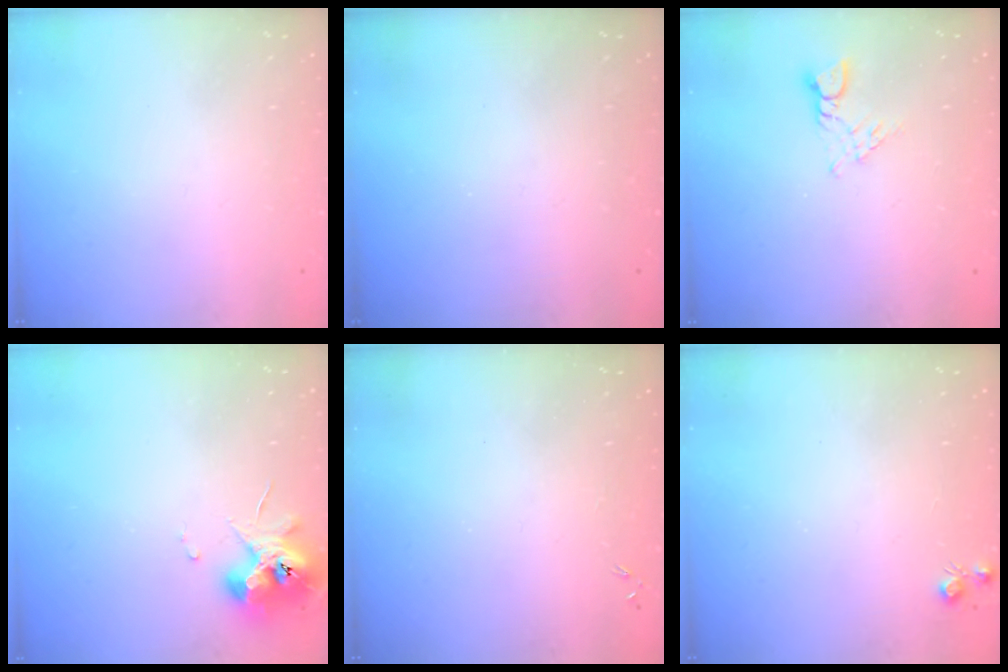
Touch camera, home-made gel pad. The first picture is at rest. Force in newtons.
{"total": 0.0}
{"total": 2.8, "press": 2.8, "slide": 0.3}
{"total": 9.8, "press": 9.7, "slide": 1.2}
{"total": 0.0}
{"total": 4.7, "press": 4.7, "slide": 0.7}